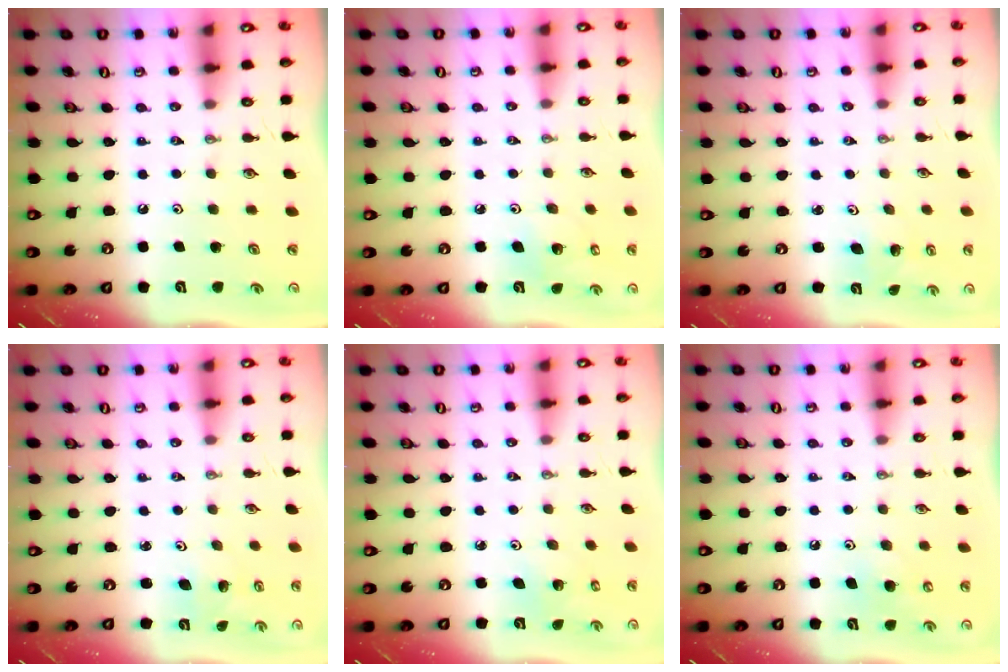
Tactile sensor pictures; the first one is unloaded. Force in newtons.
{"total": 6.4, "press": 5.9, "slide": 2.4}
{"total": 2.0, "press": 2.0, "slide": 0.1}
{"total": 2.0, "press": 2.0, "slide": 0.1}
{"total": 2.3, "press": 2.3, "slide": 0.2}
{"total": 7.0, "press": 6.9, "slide": 0.7}